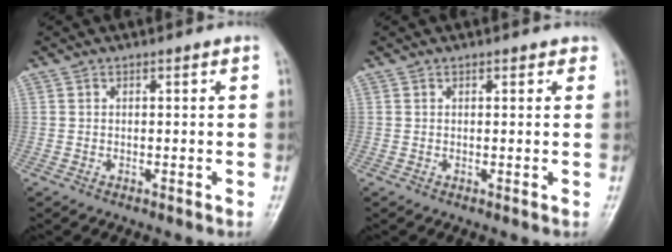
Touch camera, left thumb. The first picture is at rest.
{"total": 1.2, "force": [0.8, 0.7, 0.6], "torque": [0.000, -0.002, 0.005]}